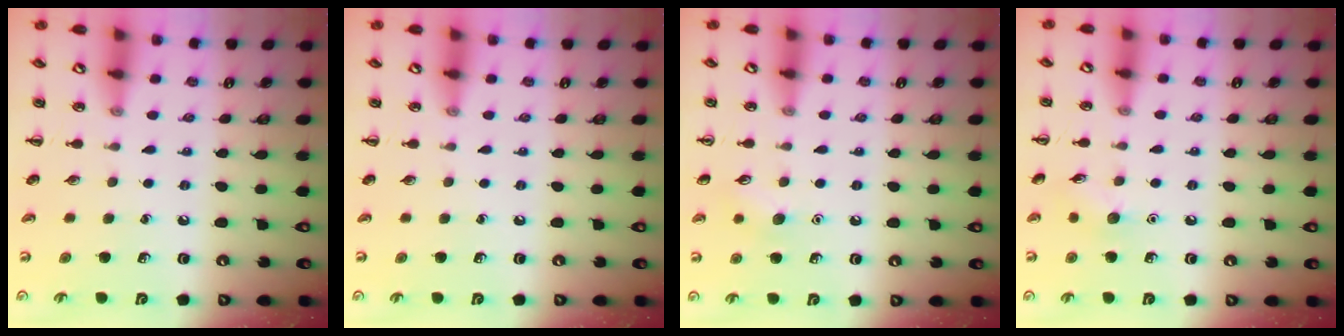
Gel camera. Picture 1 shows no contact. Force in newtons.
{"total": 0.0}
{"total": 7.6, "press": 7.4, "slide": 1.8}
{"total": 7.1, "press": 7.0, "slide": 1.5}